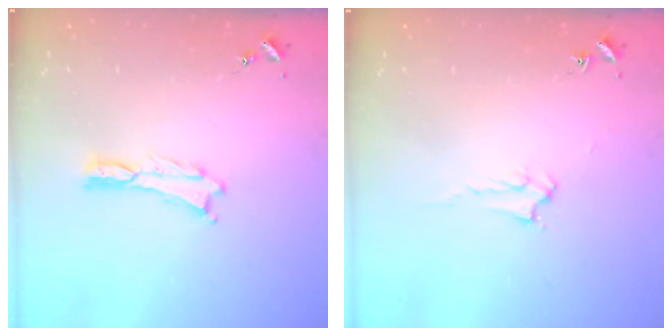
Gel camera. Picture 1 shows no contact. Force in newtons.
{"total": 2.0, "press": 2.0, "slide": 0.2}